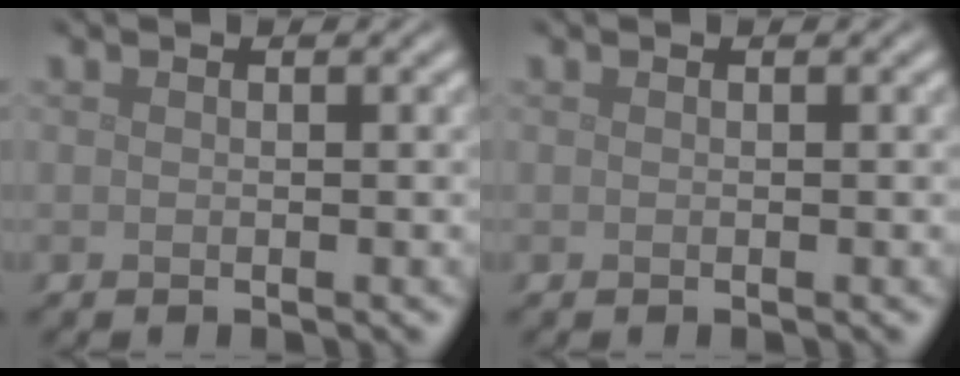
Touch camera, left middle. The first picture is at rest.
{"total": 0.0}